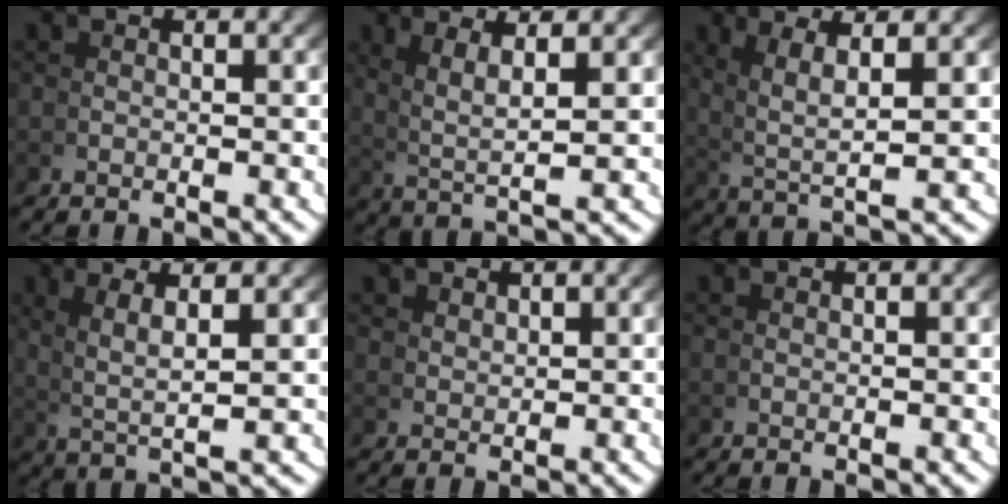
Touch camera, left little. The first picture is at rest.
{"total": 4.7, "force": [2.5, 0.7, 3.9], "torque": [-0.062, 0.001, 0.050]}
{"total": 4.9, "force": [2.3, 1.0, 4.2], "torque": [-0.074, -0.001, 0.048]}
{"total": 4.5, "force": [2.3, 0.6, 3.9], "torque": [-0.062, 0.005, 0.045]}
{"total": 1.6, "force": [1.5, -0.5, 0.0], "torque": [0.009, -0.003, 0.041]}
{"total": 0.6, "force": [0.3, -0.4, -0.1], "torque": [0.004, 0.000, 0.008]}